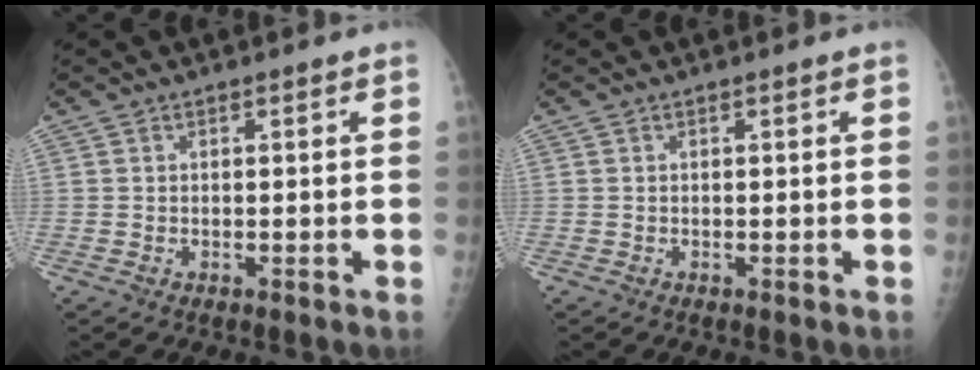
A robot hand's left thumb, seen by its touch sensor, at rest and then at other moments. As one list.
[{"total": 0.0}]